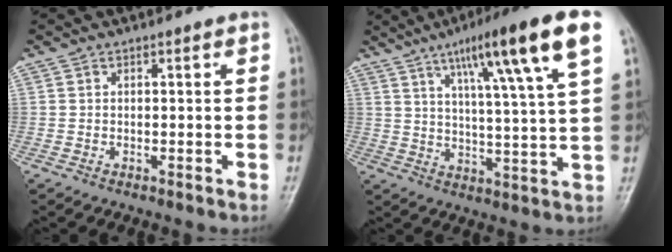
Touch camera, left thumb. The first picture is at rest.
{"total": 17.8, "force": [8.8, 1.8, 15.3], "torque": [-0.230, -0.019, 0.132]}